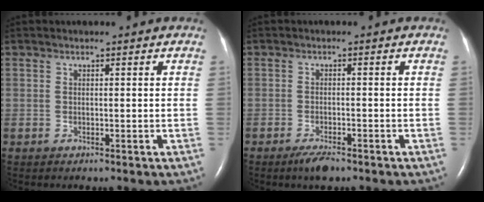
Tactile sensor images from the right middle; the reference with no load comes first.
{"total": 2.9, "force": [-2.2, 0.6, 1.9], "torque": [-0.045, -0.006, -0.036]}